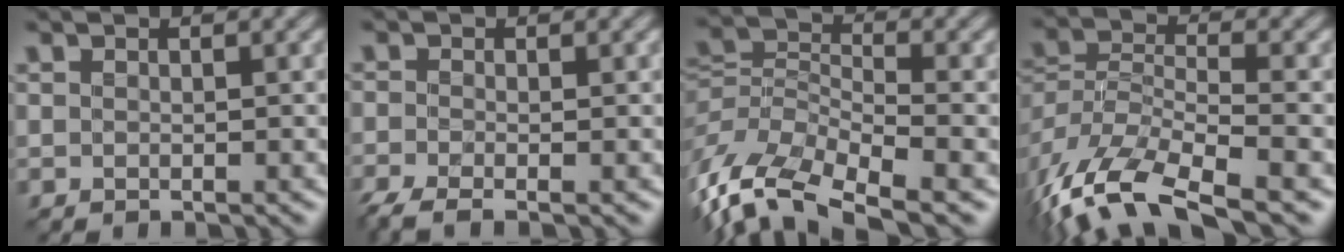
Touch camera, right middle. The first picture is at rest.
{"total": 2.9, "force": [-2.2, 0.6, 1.8], "torque": [-0.038, -0.012, -0.052]}
{"total": 9.0, "force": [-5.9, 3.4, 5.9], "torque": [-0.118, -0.006, -0.126]}
{"total": 12.3, "force": [-8.7, 4.3, 7.5], "torque": [-0.154, -0.013, -0.149]}